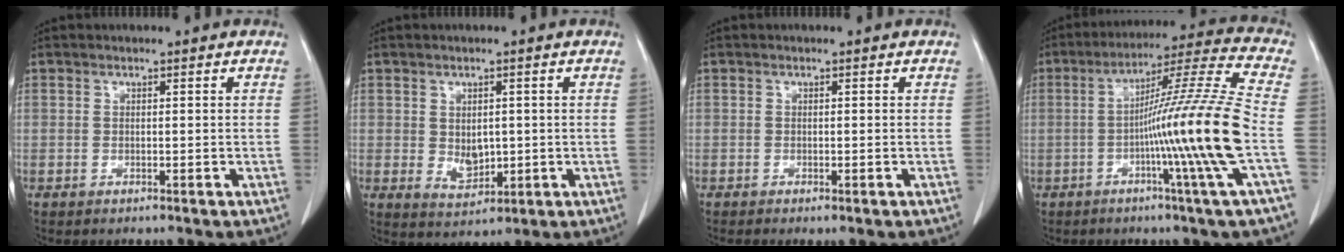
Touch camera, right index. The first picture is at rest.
{"total": 4.3, "force": [0.1, 2.9, 3.2], "torque": [-0.054, -0.005, 0.016]}
{"total": 1.0, "force": [-0.5, 0.2, 0.8], "torque": [-0.016, -0.004, -0.005]}
{"total": 17.2, "force": [-3.4, -3.1, 16.6], "torque": [-0.267, -0.007, -0.070]}